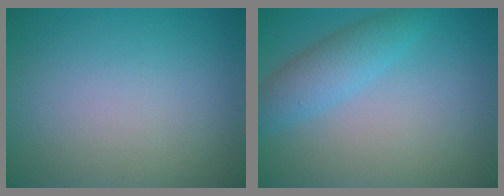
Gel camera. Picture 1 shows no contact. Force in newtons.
{"total": 3.5, "press": 3.5, "slide": 0.2}